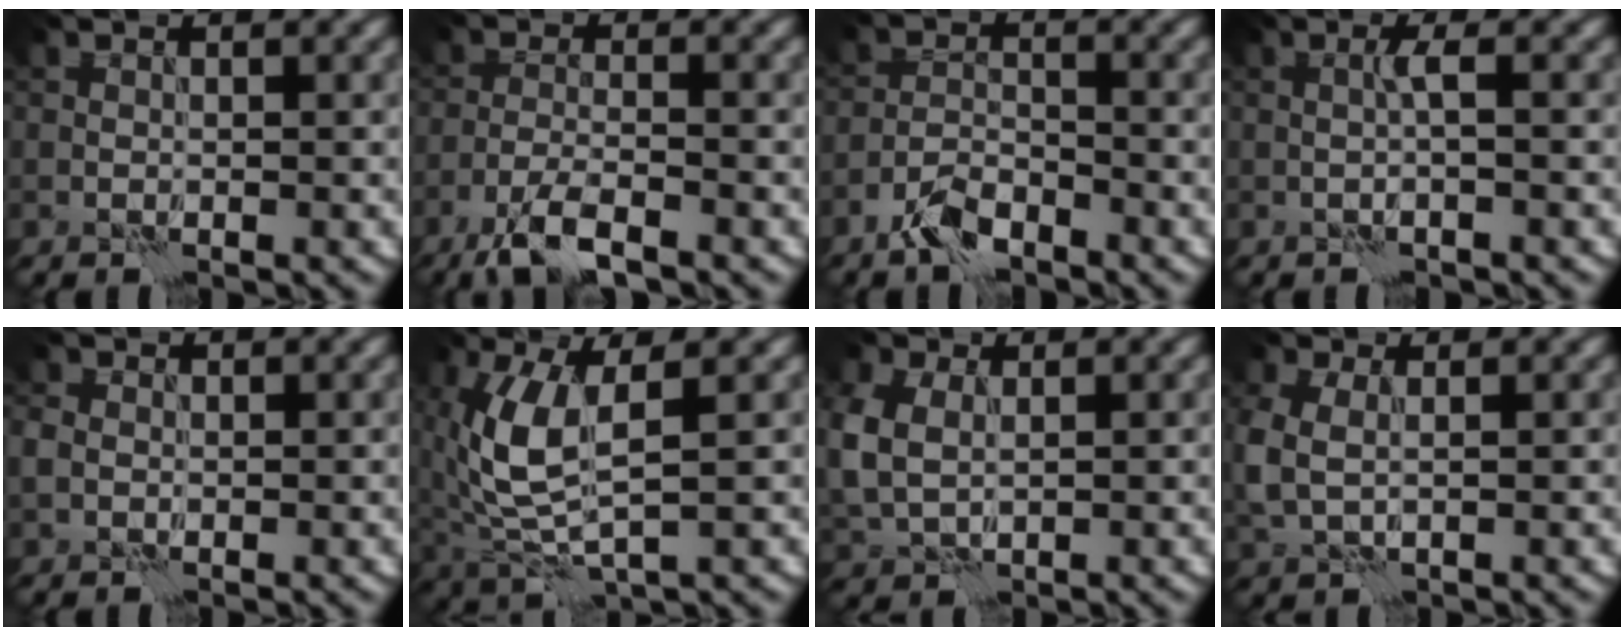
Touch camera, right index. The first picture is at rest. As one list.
[{"total": 4.5, "force": [-3.3, 1.0, 3.0], "torque": [-0.063, -0.003, -0.070]}, {"total": 3.3, "force": [-2.5, 1.2, 1.8], "torque": [-0.034, 0.006, -0.057]}, {"total": 1.4, "force": [-0.1, 0.0, 1.4], "torque": [-0.029, 0.004, -0.003]}, {"total": 2.0, "force": [0.0, 1.8, 0.9], "torque": [-0.021, 0.002, -0.001]}, {"total": 6.5, "force": [0.7, 2.9, 5.8], "torque": [-0.153, -0.004, 0.020]}, {"total": 5.4, "force": [0.6, 4.1, 3.5], "torque": [-0.114, 0.000, 0.026]}, {"total": 3.9, "force": [0.2, 2.8, 2.8], "torque": [-0.082, -0.006, 0.010]}]